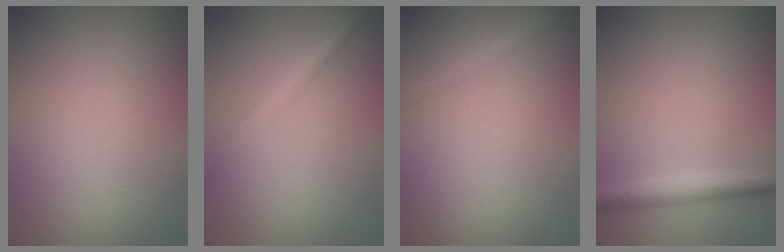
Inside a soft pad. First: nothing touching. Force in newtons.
{"total": 2.5, "press": 2.5, "slide": 0.1}
{"total": 1.7, "press": 1.7, "slide": 0.1}
{"total": 2.6, "press": 2.6, "slide": 0.1}